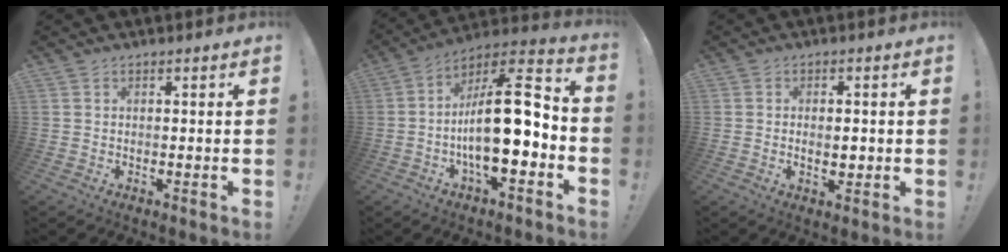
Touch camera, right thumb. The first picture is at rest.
{"total": 20.2, "force": [-3.4, 7.6, 18.4], "torque": [-0.297, 0.014, -0.051]}
{"total": 3.4, "force": [-0.4, 1.9, 2.9], "torque": [-0.030, -0.001, -0.011]}